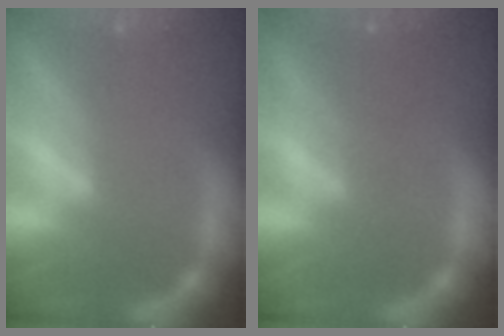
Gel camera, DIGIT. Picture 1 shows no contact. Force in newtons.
{"total": 2.5}